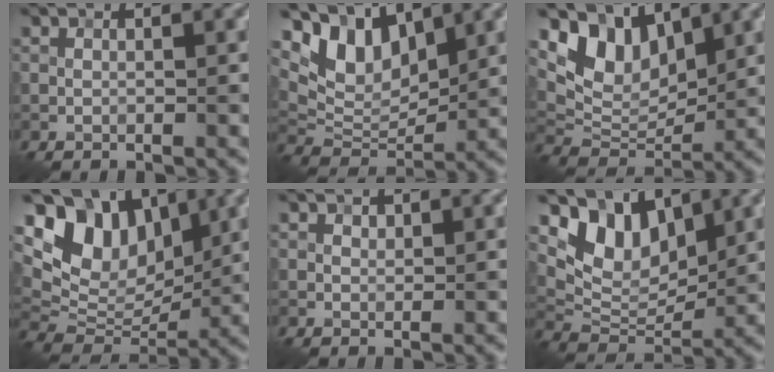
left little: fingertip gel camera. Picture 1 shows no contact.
{"total": 7.0, "force": [4.3, 3.8, 4.0], "torque": [-0.076, -0.003, 0.077]}
{"total": 6.6, "force": [4.0, 3.9, 3.5], "torque": [-0.067, -0.007, 0.071]}
{"total": 8.7, "force": [3.9, 6.0, 5.0], "torque": [-0.082, -0.008, 0.070]}
{"total": 0.7, "force": [0.4, 0.5, 0.2], "torque": [-0.004, -0.002, 0.007]}
{"total": 6.5, "force": [3.8, 3.9, 3.6], "torque": [-0.066, -0.010, 0.068]}